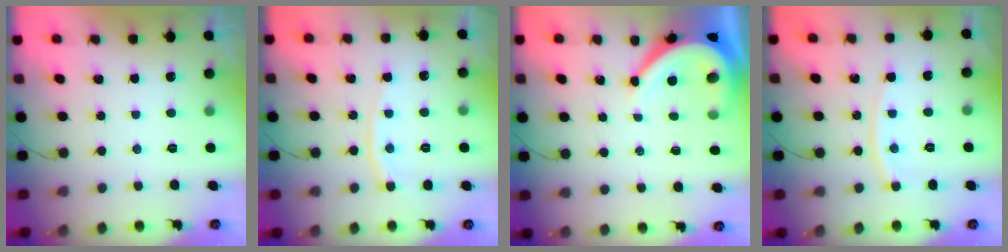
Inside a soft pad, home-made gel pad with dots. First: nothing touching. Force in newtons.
{"total": 9.2, "press": 9.1, "slide": 1.2}
{"total": 8.3, "press": 8.2, "slide": 1.1}
{"total": 5.9, "press": 5.8, "slide": 0.8}